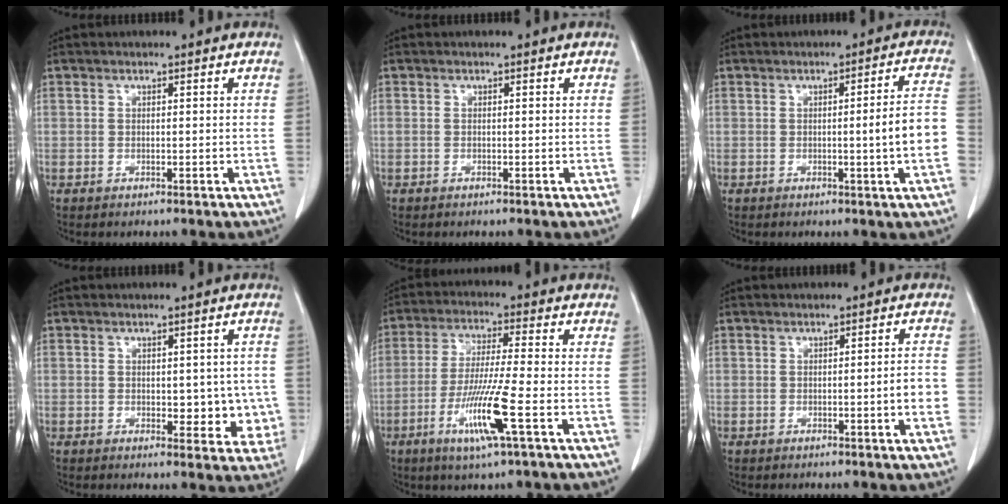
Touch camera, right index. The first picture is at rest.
{"total": 0.0}
{"total": 6.6, "force": [-1.3, -0.7, 6.5], "torque": [-0.082, 0.005, -0.019]}
{"total": 5.3, "force": [-0.5, 3.2, 4.2], "torque": [-0.028, 0.007, 0.000]}
{"total": 10.1, "force": [-3.9, -0.6, 9.3], "torque": [-0.179, -0.018, -0.075]}
{"total": 3.2, "force": [-0.8, 0.0, 3.1], "torque": [-0.039, 0.001, -0.013]}